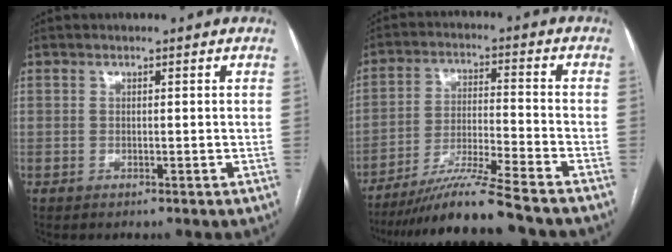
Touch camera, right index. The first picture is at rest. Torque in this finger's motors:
{"motor_torque": [1.08, -1.06, 0.70, 0.16]}